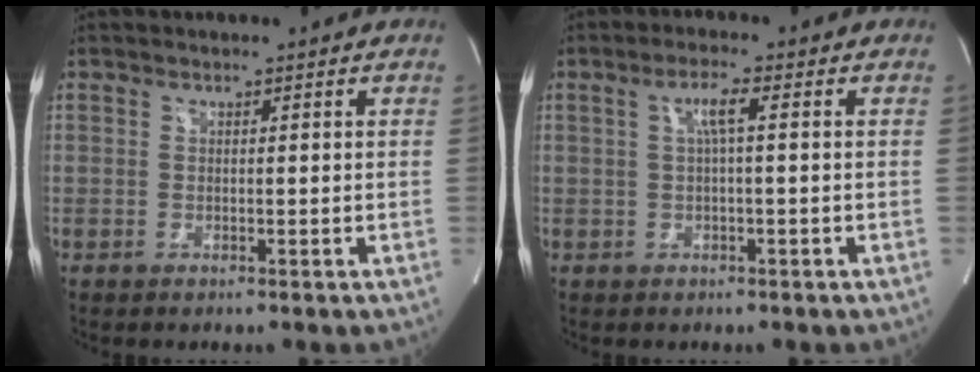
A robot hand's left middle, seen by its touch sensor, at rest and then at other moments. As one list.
[{"total": 3.1, "force": [0.6, 0.2, 3.0], "torque": [-0.059, 0.009, 0.012]}]